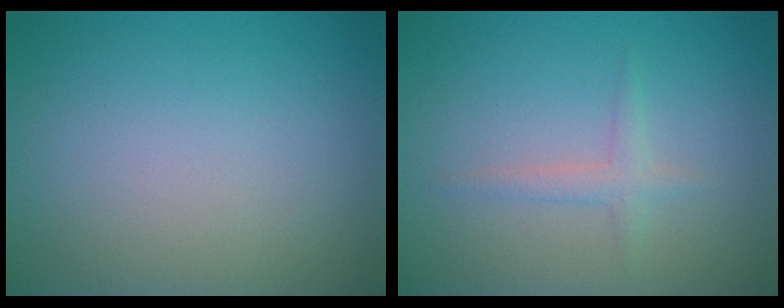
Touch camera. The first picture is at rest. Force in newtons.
{"total": 1.3, "press": 1.3, "slide": 0.1}